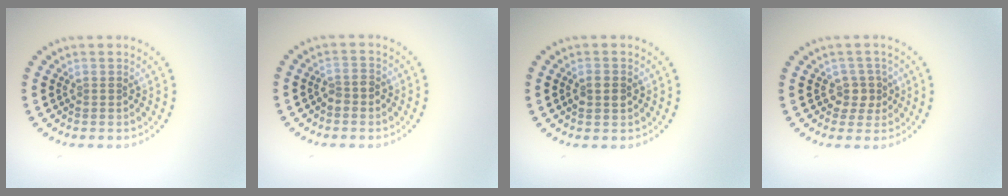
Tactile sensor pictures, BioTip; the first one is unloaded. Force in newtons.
{"total": 1.3, "press": 1.2, "slide": 0.6}
{"total": 1.5, "press": 1.5, "slide": 0.1}
{"total": 2.1, "press": 1.7, "slide": 1.2}